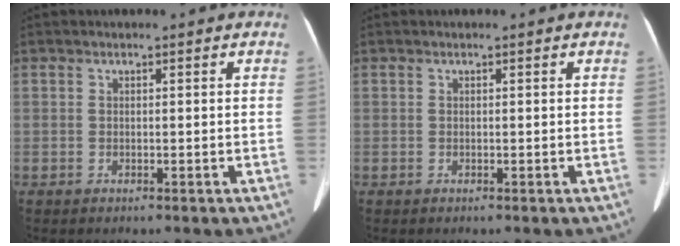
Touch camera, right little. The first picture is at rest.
{"total": 0.0}